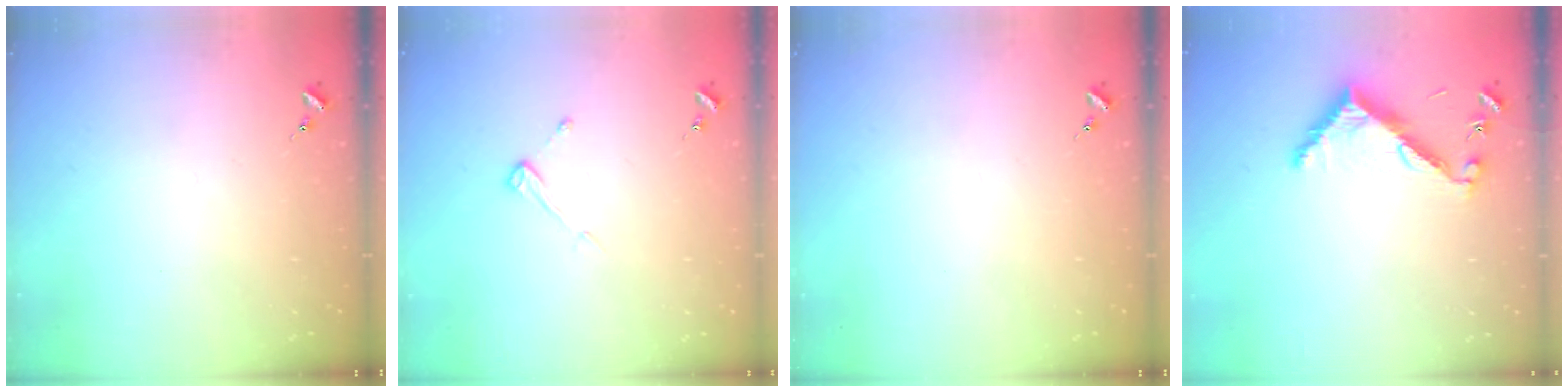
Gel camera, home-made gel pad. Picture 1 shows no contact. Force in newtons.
{"total": 3.8, "press": 3.8, "slide": 0.4}
{"total": 0.0}
{"total": 8.0, "press": 7.9, "slide": 0.4}